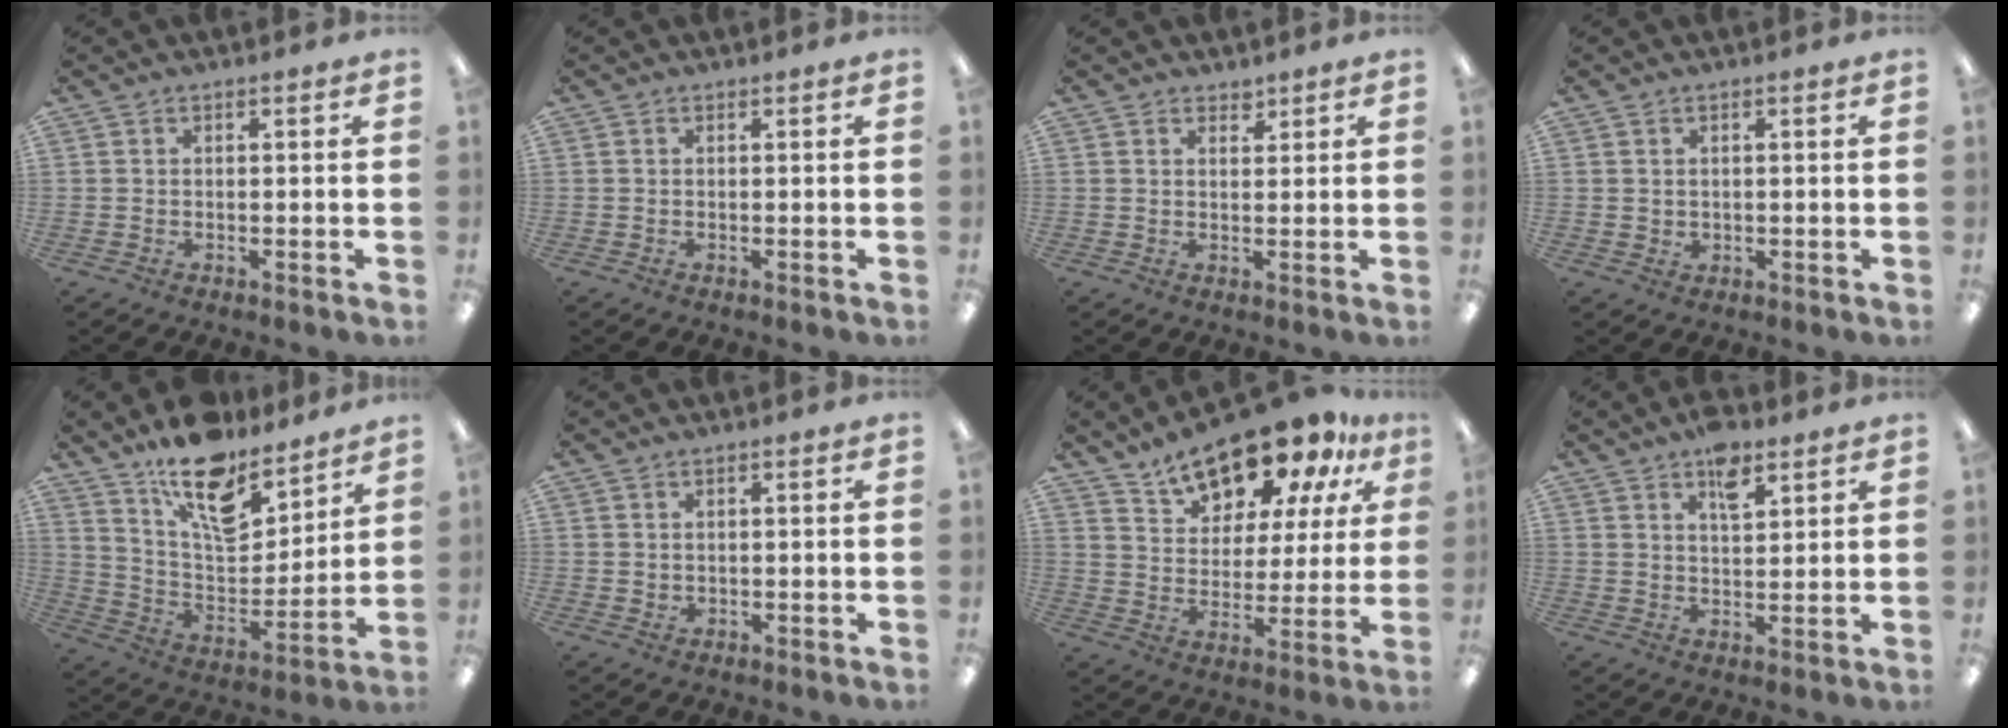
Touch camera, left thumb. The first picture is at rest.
{"total": 0.0}
{"total": 1.9, "force": [1.7, 0.8, 0.3], "torque": [0.002, -0.007, 0.030]}
{"total": 1.3, "force": [0.6, 1.2, 0.3], "torque": [-0.008, 0.003, 0.008]}
{"total": 16.5, "force": [12.4, 7.1, 8.1], "torque": [-0.142, -0.084, 0.221]}
{"total": 1.1, "force": [0.6, 0.8, 0.2], "torque": [-0.005, 0.002, 0.011]}
{"total": 16.0, "force": [13.2, 6.6, 6.1], "torque": [-0.104, -0.092, 0.234]}
{"total": 6.9, "force": [4.5, 3.1, 4.2], "torque": [-0.054, -0.021, 0.076]}